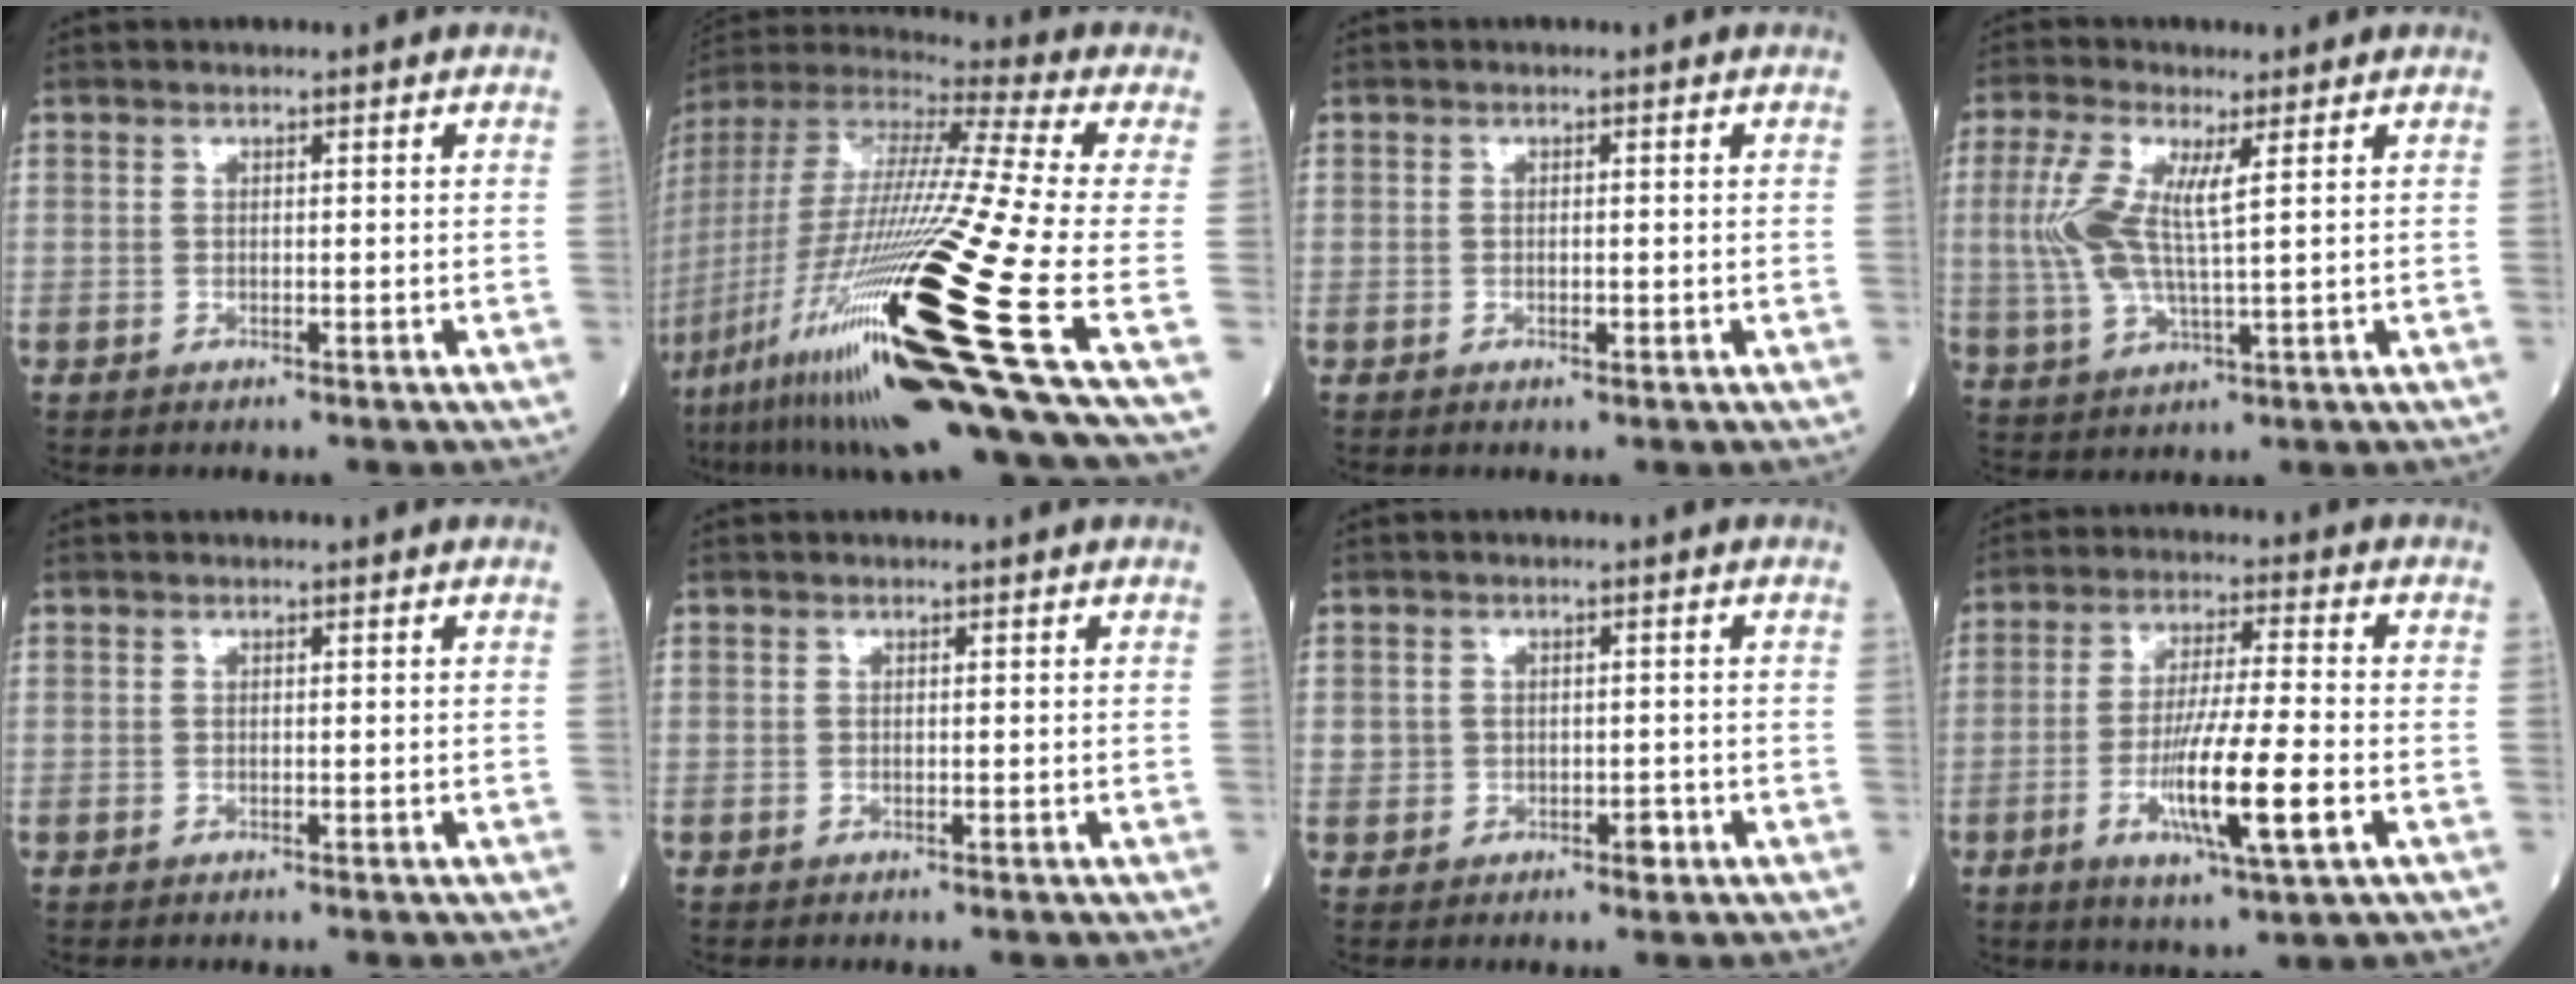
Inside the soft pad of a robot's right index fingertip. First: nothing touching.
{"total": 34.5, "force": [-12.8, 1.3, 32.0], "torque": [-0.602, -0.058, -0.239]}
{"total": 1.1, "force": [-0.2, 0.4, 1.0], "torque": [-0.018, -0.002, -0.002]}
{"total": 8.4, "force": [2.0, 1.6, 8.0], "torque": [-0.196, 0.004, 0.041]}
{"total": 0.0}
{"total": 0.0}
{"total": 2.5, "force": [-0.5, 2.1, 1.4], "torque": [-0.018, 0.008, 0.000]}
{"total": 12.1, "force": [-3.5, 0.6, 11.5], "torque": [-0.215, -0.017, -0.063]}